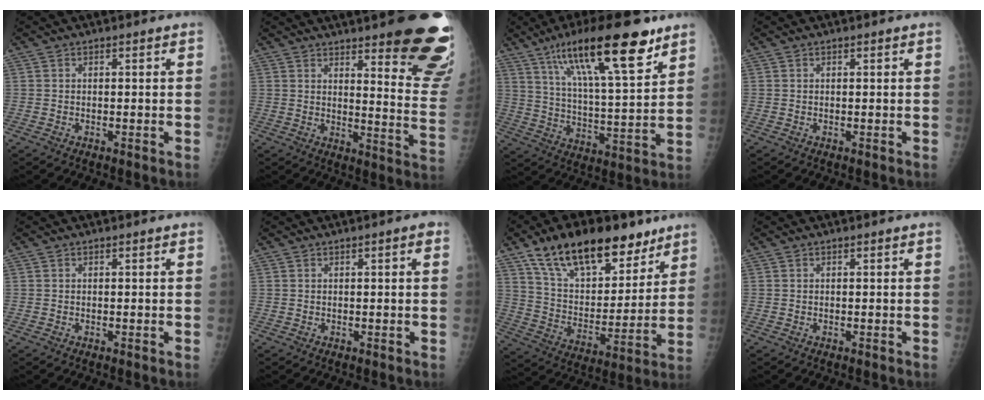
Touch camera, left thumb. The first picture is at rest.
{"total": 21.9, "force": [14.7, 4.5, 15.6], "torque": [-0.159, -0.090, 0.178]}
{"total": 21.7, "force": [13.2, 5.3, 16.3], "torque": [-0.253, -0.040, 0.224]}
{"total": 0.0}
{"total": 0.0}
{"total": 1.7, "force": [0.7, 0.3, 1.6], "torque": [-0.023, 0.002, 0.007]}
{"total": 22.7, "force": [15.0, 11.1, 12.9], "torque": [-0.171, -0.046, 0.257]}
{"total": 0.0}